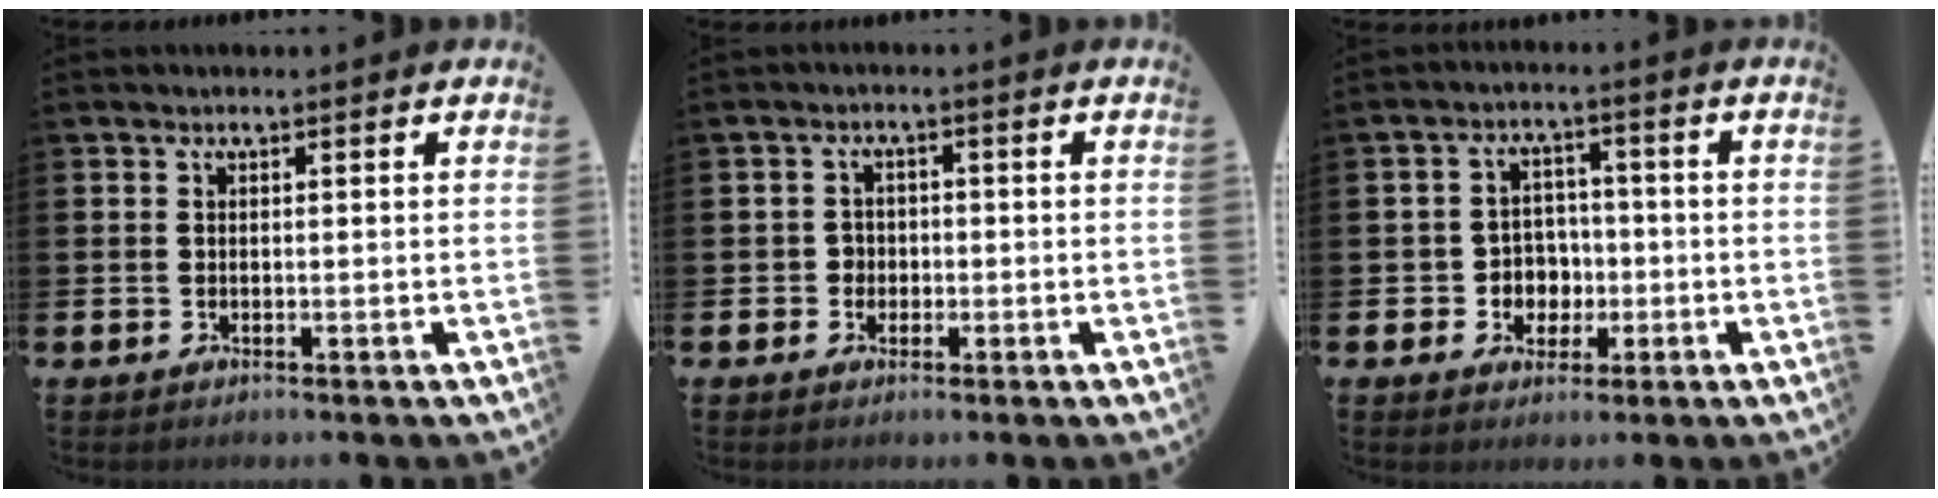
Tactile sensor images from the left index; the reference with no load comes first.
{"total": 1.9, "force": [-0.6, 1.8, 0.3], "torque": [-0.007, 0.005, -0.018]}
{"total": 4.1, "force": [-0.5, 4.0, 0.7], "torque": [-0.017, -0.004, -0.017]}